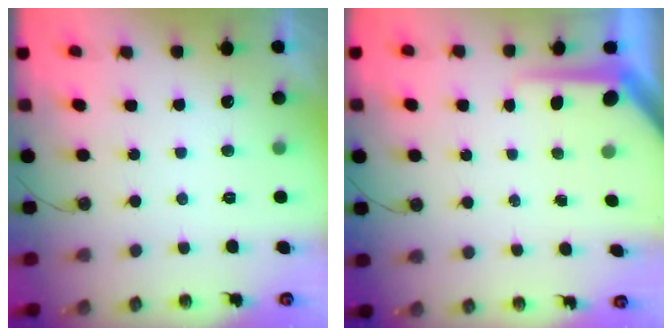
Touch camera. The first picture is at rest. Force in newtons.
{"total": 7.5, "press": 7.4, "slide": 0.9}